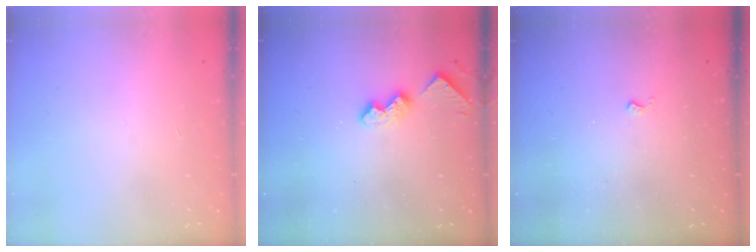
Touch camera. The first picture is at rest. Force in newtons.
{"total": 7.9, "press": 7.9, "slide": 0.4}
{"total": 2.6, "press": 2.6, "slide": 0.4}